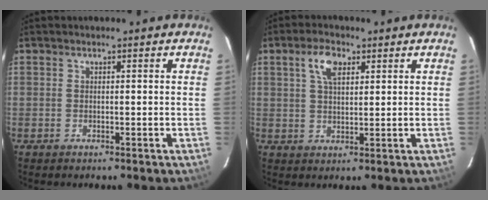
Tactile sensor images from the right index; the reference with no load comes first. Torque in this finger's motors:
{"motor_torque": [0.14, -0.04, 0.13, 0.06]}